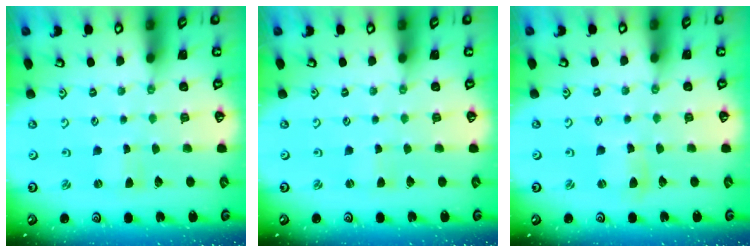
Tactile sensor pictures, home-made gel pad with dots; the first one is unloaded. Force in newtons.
{"total": 0.8, "press": 0.8, "slide": 0.2}
{"total": 2.6, "press": 2.6, "slide": 0.3}